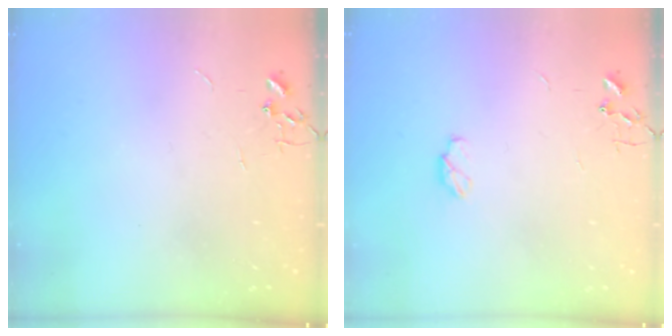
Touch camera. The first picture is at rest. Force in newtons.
{"total": 4.6, "press": 4.6, "slide": 0.6}